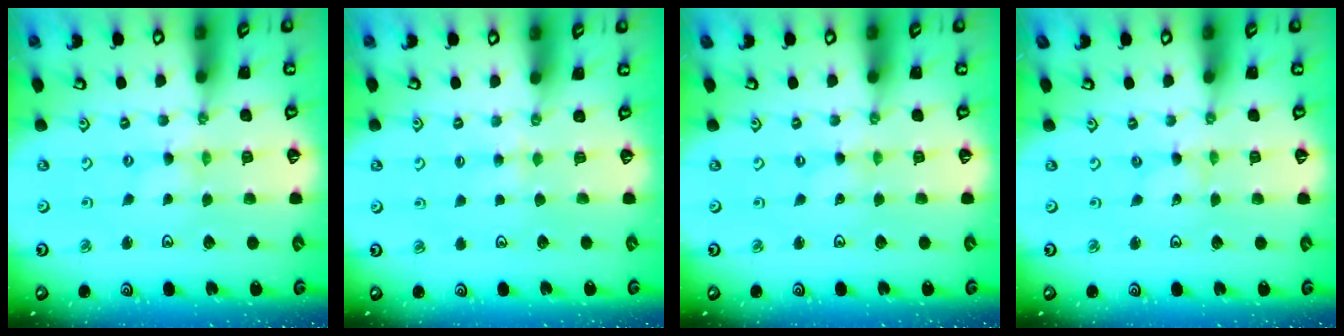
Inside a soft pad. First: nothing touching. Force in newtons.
{"total": 3.5, "press": 3.5, "slide": 0.5}
{"total": 0.0}
{"total": 0.0}